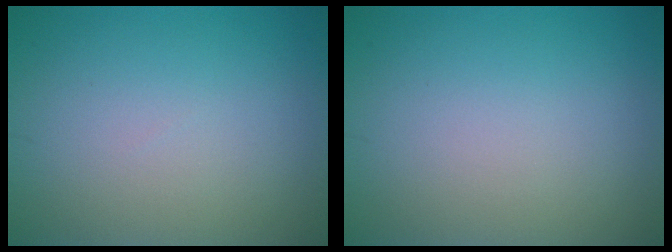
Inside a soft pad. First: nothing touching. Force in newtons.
{"total": 0.0}